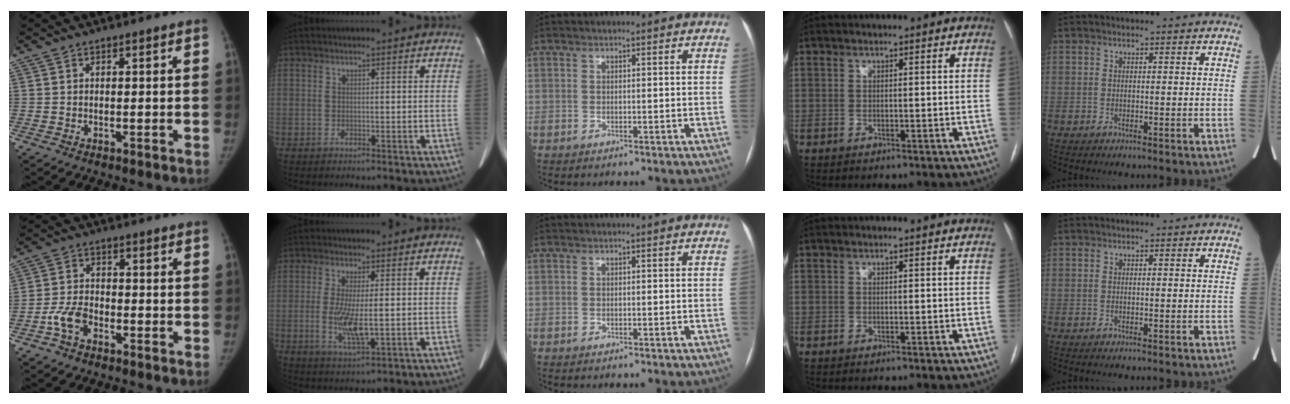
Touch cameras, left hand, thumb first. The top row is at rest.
{"thumb": {"total": 5.5, "force": [-3.0, 3.2, 3.3], "torque": [-0.066, 0.023, -0.062]}, "index": {"total": 6.1, "force": [-0.5, 1.3, 5.9], "torque": [-0.126, -0.015, -0.008]}}